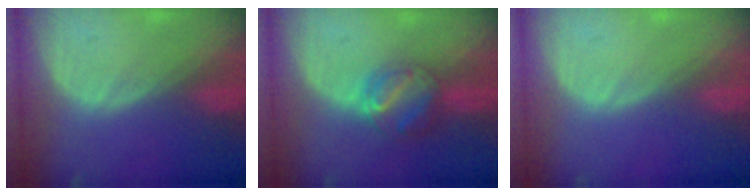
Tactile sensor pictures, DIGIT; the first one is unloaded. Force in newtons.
{"total": 6.4, "press": 5.6, "slide": 3.1}
{"total": 0.0}